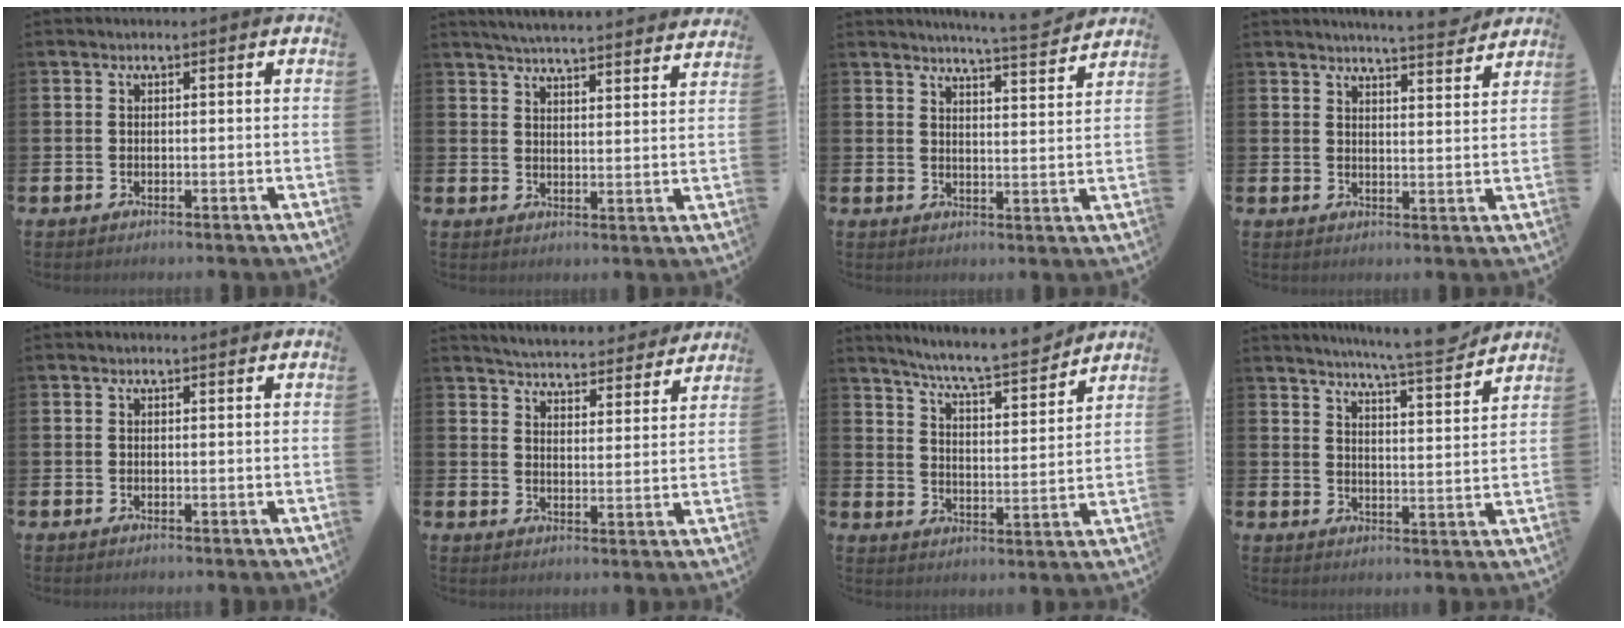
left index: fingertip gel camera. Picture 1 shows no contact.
{"total": 5.2, "force": [5.1, -0.1, 0.7], "torque": [-0.027, -0.037, 0.090]}
{"total": 5.7, "force": [5.5, -0.6, 1.1], "torque": [-0.022, -0.038, 0.095]}
{"total": 5.3, "force": [5.2, -0.3, 0.8], "torque": [-0.016, -0.035, 0.091]}
{"total": 0.0}
{"total": 5.1, "force": [5.1, 0.4, 0.2], "torque": [-0.022, -0.042, 0.089]}
{"total": 7.5, "force": [7.1, 0.1, 2.5], "torque": [-0.066, -0.054, 0.119]}
{"total": 7.8, "force": [7.3, -0.4, 2.6], "torque": [-0.049, -0.053, 0.125]}